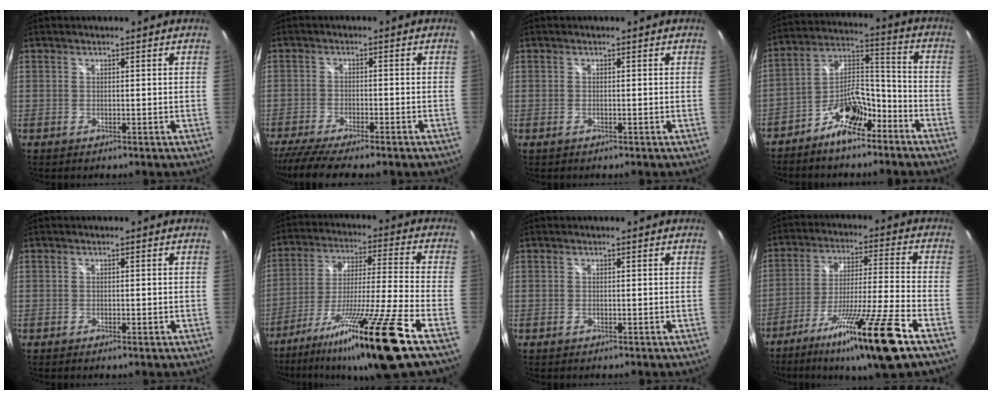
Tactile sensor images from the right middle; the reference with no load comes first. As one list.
[{"total": 9.4, "force": [-7.9, 0.7, 5.0], "torque": [-0.115, -0.032, -0.132]}, {"total": 0.6, "force": [-0.4, 0.0, 0.5], "torque": [-0.008, 0.001, -0.007]}, {"total": 10.3, "force": [-7.1, 4.2, 6.1], "torque": [-0.115, 0.039, -0.122]}, {"total": 0.6, "force": [0.0, 0.2, 0.6], "torque": [-0.007, 0.000, -0.002]}, {"total": 20.3, "force": [-13.7, -2.3, 14.8], "torque": [-0.270, -0.037, -0.234]}, {"total": 0.0}, {"total": 17.3, "force": [-11.1, -1.2, 13.2], "torque": [-0.246, -0.036, -0.187]}]